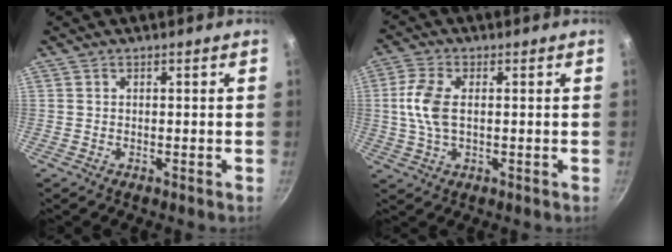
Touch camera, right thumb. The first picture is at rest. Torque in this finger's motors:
{"motor_torque": [-0.12, 0.32, 0.62, -0.30, 0.08]}